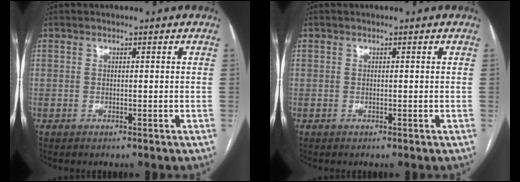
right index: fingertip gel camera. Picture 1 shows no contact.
{"total": 0.0}